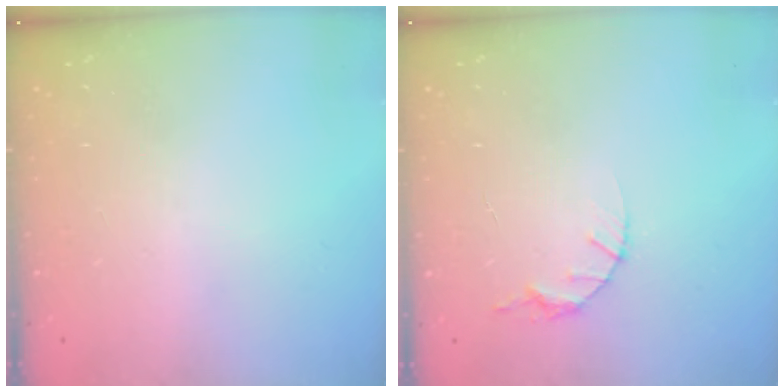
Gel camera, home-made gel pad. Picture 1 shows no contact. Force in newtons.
{"total": 4.1, "press": 4.1, "slide": 0.5}